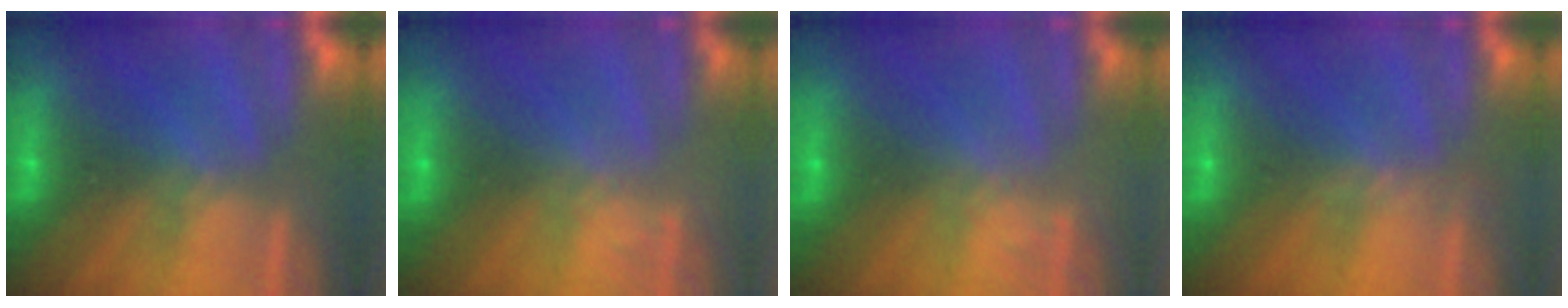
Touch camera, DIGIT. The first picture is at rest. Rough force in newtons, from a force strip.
{"total": 1.6}
{"total": 1.6}
{"total": 3.6}